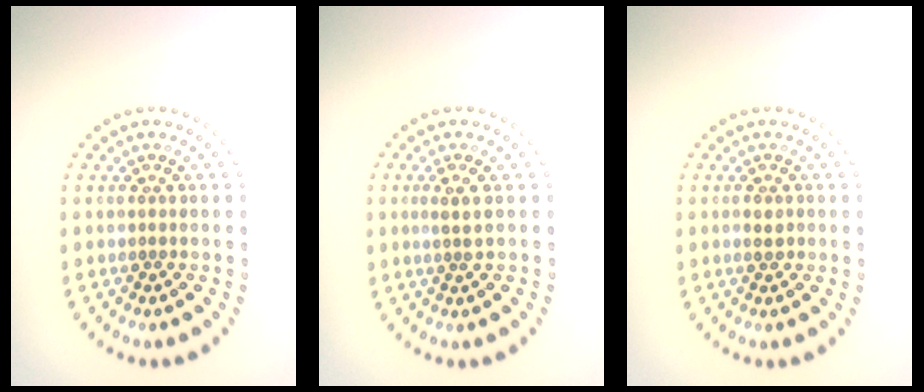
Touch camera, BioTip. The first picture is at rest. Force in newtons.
{"total": 1.5, "press": 1.2, "slide": 0.9}
{"total": 1.0, "press": 1.0, "slide": 0.2}